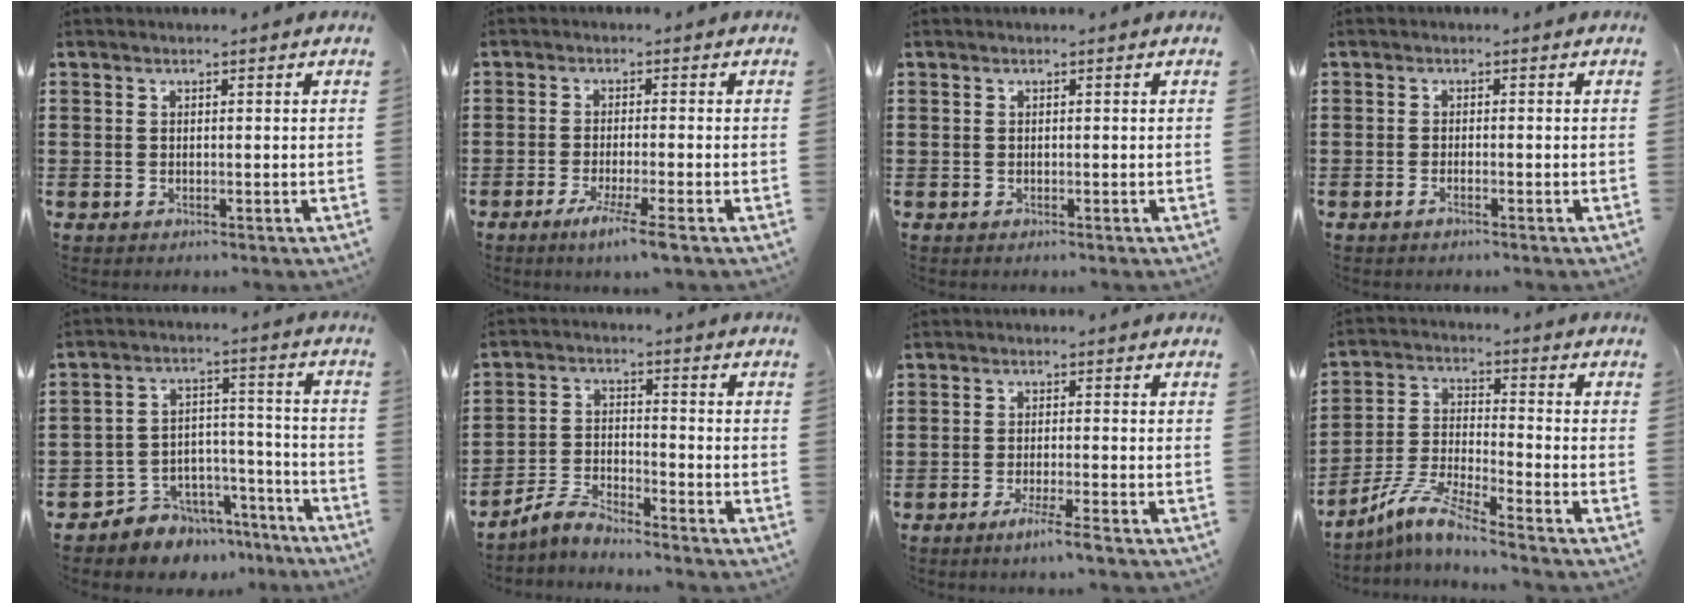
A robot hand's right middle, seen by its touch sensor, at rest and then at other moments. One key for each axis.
{"total": 4.3, "fx": -2.7, "fy": -0.4, "fz": 3.3, "tx": -0.059, "ty": -0.016, "tz": -0.047}
{"total": 0.0}
{"total": 0.9, "fx": -0.6, "fy": 0.1, "fz": 0.6, "tx": -0.012, "ty": -0.003, "tz": -0.011}
{"total": 5.9, "fx": -5.1, "fy": 2.9, "fz": -0.1, "tx": -0.004, "ty": 0.019, "tz": -0.099}
{"total": 4.4, "fx": -4.2, "fy": 0.6, "fz": 1.2, "tx": -0.038, "ty": 0.002, "tz": -0.090}
{"total": 3.3, "fx": -2.3, "fy": -0.4, "fz": 2.4, "tx": -0.036, "ty": -0.006, "tz": -0.039}
{"total": 7.5, "fx": -6.4, "fy": 0.1, "fz": 3.9, "tx": -0.096, "ty": -0.013, "tz": -0.132}